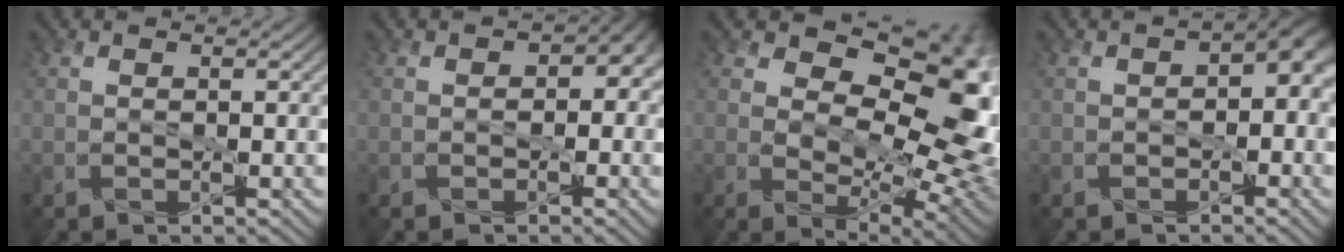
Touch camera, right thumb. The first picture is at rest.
{"total": 3.1, "force": [-0.4, 2.5, 1.7], "torque": [-0.014, -0.011, -0.006]}
{"total": 13.0, "force": [2.9, 8.3, 9.6], "torque": [-0.117, -0.002, 0.045]}
{"total": 4.1, "force": [-0.4, 2.7, 3.1], "torque": [-0.036, -0.008, -0.012]}